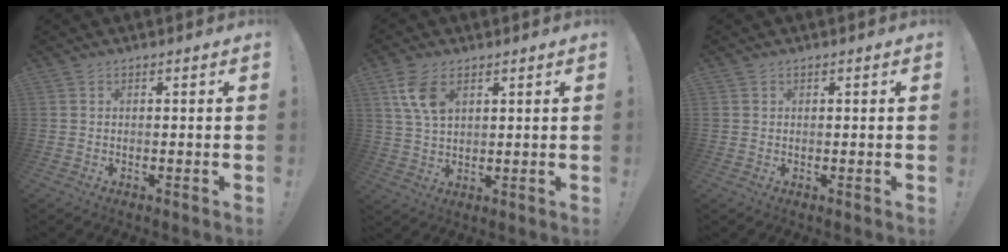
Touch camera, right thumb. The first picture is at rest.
{"total": 8.3, "force": [3.8, 4.6, 5.8], "torque": [-0.115, -0.013, 0.072]}
{"total": 1.0, "force": [0.5, 0.8, -0.4], "torque": [0.005, 0.004, 0.011]}